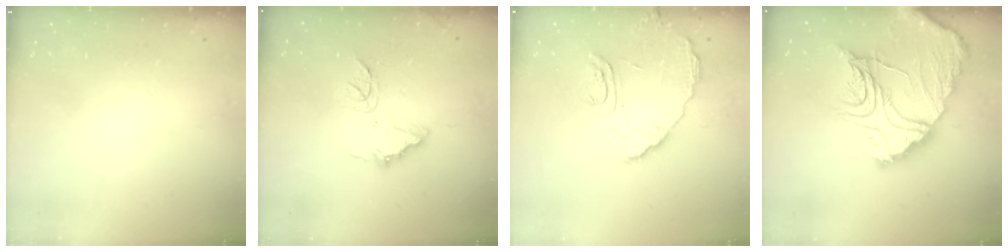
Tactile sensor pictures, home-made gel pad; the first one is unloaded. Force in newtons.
{"total": 12.3, "press": 12.3, "slide": 1.0}
{"total": 10.3, "press": 10.3, "slide": 0.2}
{"total": 22.0, "press": 21.9, "slide": 2.1}